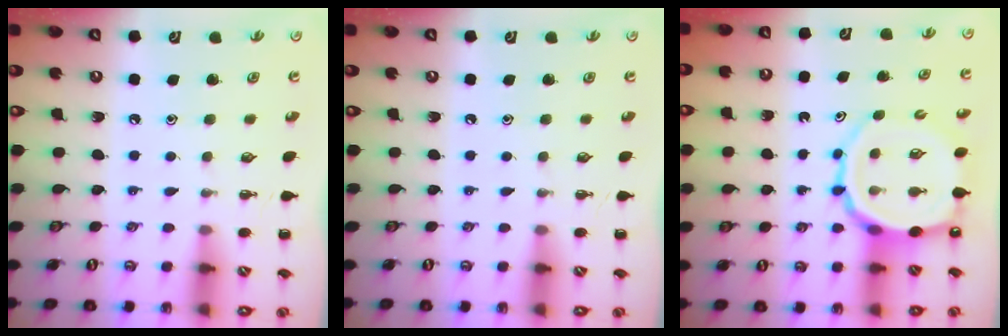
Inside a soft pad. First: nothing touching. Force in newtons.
{"total": 0.0}
{"total": 11.1, "press": 10.7, "slide": 3.0}